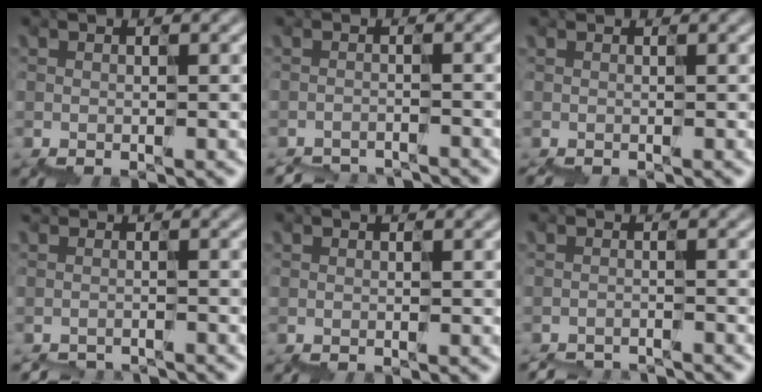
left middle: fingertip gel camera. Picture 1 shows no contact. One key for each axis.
{"total": 3.7, "fx": -3.5, "fy": -0.5, "fz": -1.1, "tx": -0.002, "ty": -0.019, "tz": -0.048}
{"total": 0.9, "fx": 0.0, "fy": 0.6, "fz": 0.7, "tx": 0.000, "ty": 0.005, "tz": -0.001}
{"total": 2.9, "fx": -2.6, "fy": -0.5, "fz": -1.2, "tx": 0.003, "ty": -0.017, "tz": -0.031}
{"total": 0.0}
{"total": 3.5, "fx": -3.3, "fy": -0.4, "fz": -0.9, "tx": 0.002, "ty": -0.017, "tz": -0.045}